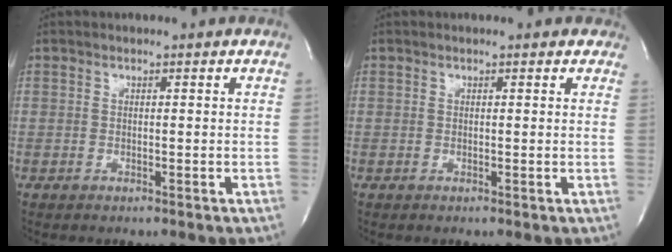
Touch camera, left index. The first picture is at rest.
{"total": 2.3, "force": [1.8, 1.2, 0.8], "torque": [-0.005, 0.004, 0.006]}